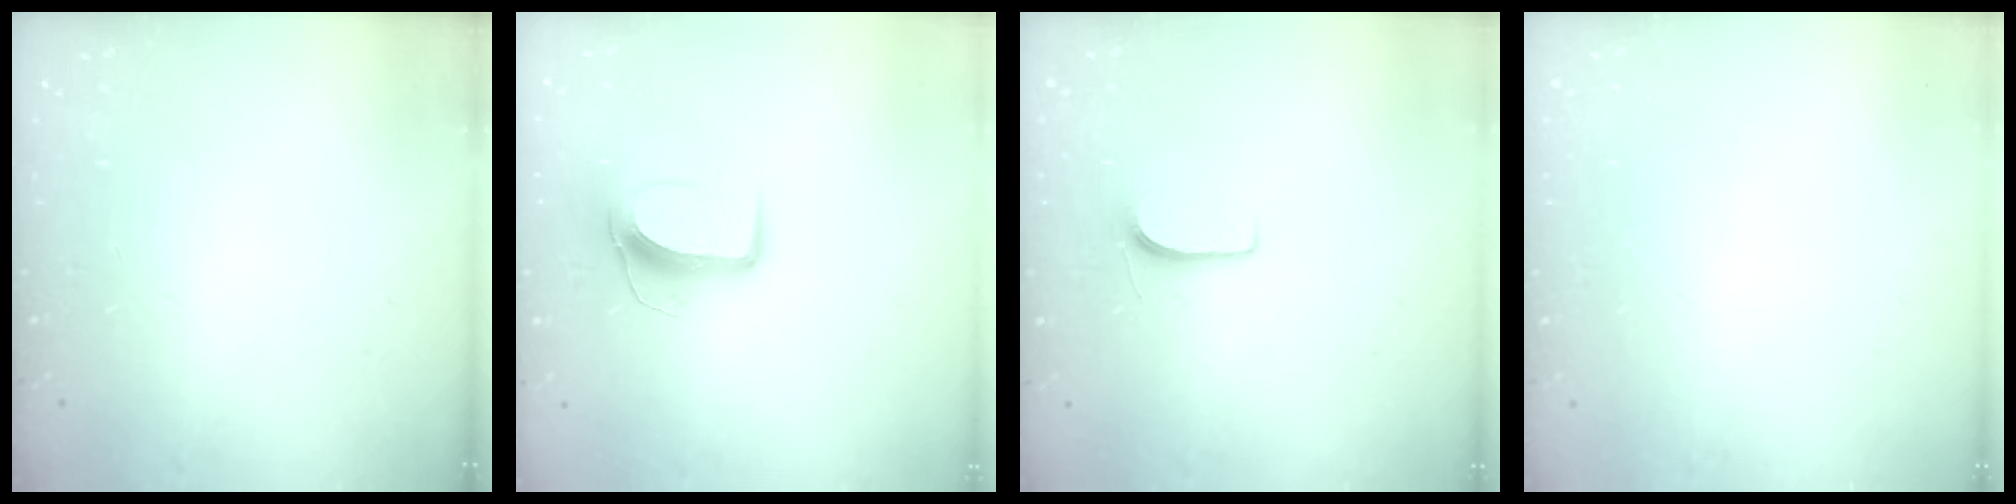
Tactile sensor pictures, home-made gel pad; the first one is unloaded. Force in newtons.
{"total": 10.1, "press": 10.1, "slide": 0.5}
{"total": 5.4, "press": 5.4, "slide": 0.6}
{"total": 0.0}